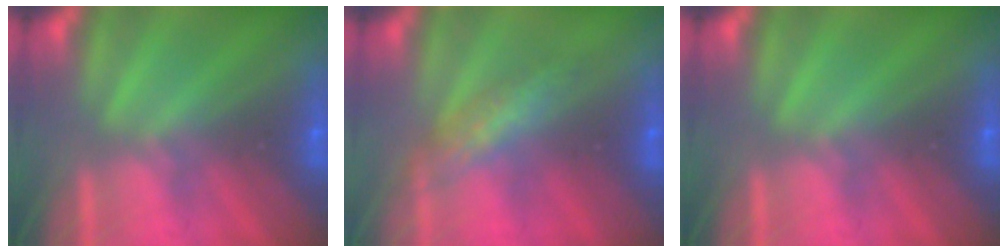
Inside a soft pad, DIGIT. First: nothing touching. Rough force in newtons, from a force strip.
{"total": 2.5}
{"total": 0.0}